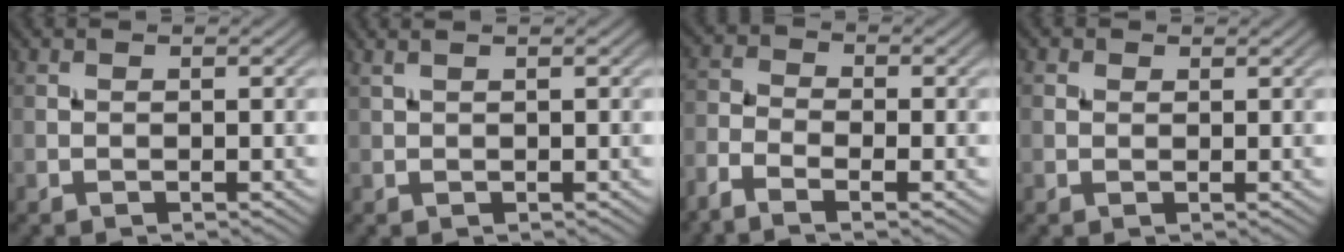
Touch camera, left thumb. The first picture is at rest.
{"total": 1.1, "force": [0.8, 0.1, 0.7], "torque": [-0.021, 0.006, 0.015]}
{"total": 4.2, "force": [-3.0, 1.4, 2.7], "torque": [-0.064, -0.009, -0.071]}
{"total": 1.0, "force": [0.5, 0.8, 0.3], "torque": [-0.005, 0.002, 0.006]}